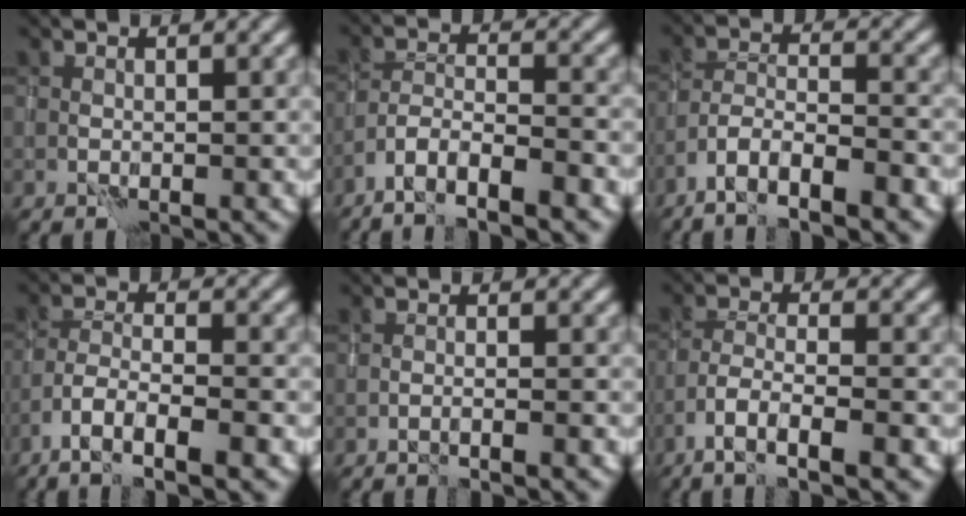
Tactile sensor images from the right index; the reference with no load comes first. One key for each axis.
{"total": 5.1, "fx": -4.0, "fy": 0.7, "fz": 3.1, "tx": -0.054, "ty": 0.003, "tz": -0.073}
{"total": 5.7, "fx": -4.3, "fy": 1.1, "fz": 3.7, "tx": -0.064, "ty": 0.004, "tz": -0.078}
{"total": 5.8, "fx": -3.9, "fy": 1.2, "fz": 4.2, "tx": -0.076, "ty": 0.002, "tz": -0.070}
{"total": 1.2, "fx": -0.8, "fy": -0.4, "fz": 0.8, "tx": -0.019, "ty": 0.017, "tz": -0.012}
{"total": 5.3, "fx": -3.4, "fy": 0.9, "fz": 3.9, "tx": -0.074, "ty": 0.003, "tz": -0.061}